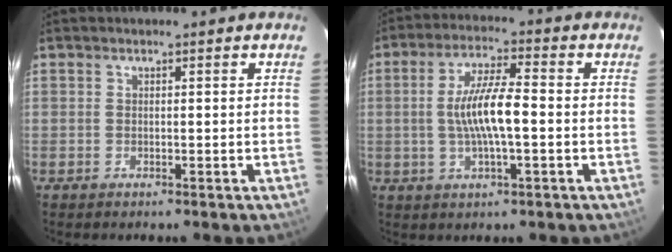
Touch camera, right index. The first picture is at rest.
{"total": 9.2, "force": [-0.9, 1.7, 9.0], "torque": [-0.172, 0.003, -0.015]}